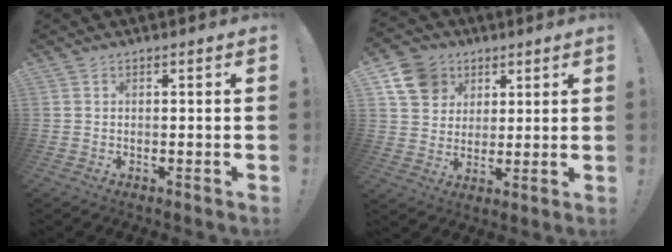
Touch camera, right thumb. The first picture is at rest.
{"total": 12.2, "force": [5.6, 10.1, 3.9], "torque": [-0.068, -0.022, 0.115]}